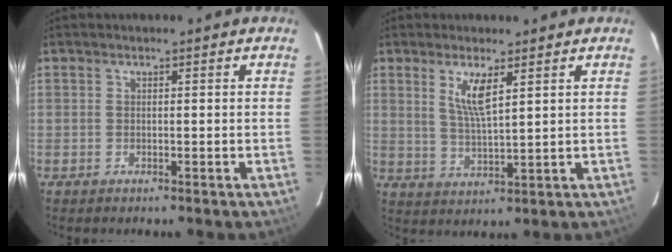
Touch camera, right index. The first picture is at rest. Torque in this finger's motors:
{"motor_torque": [0.81, 0.53, 0.42, 0.09]}